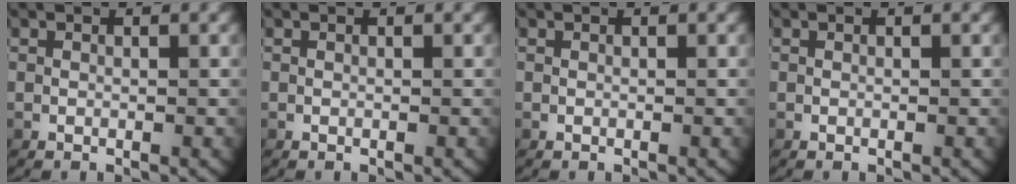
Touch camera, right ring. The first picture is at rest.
{"total": 0.0}
{"total": 0.0}
{"total": 0.0}